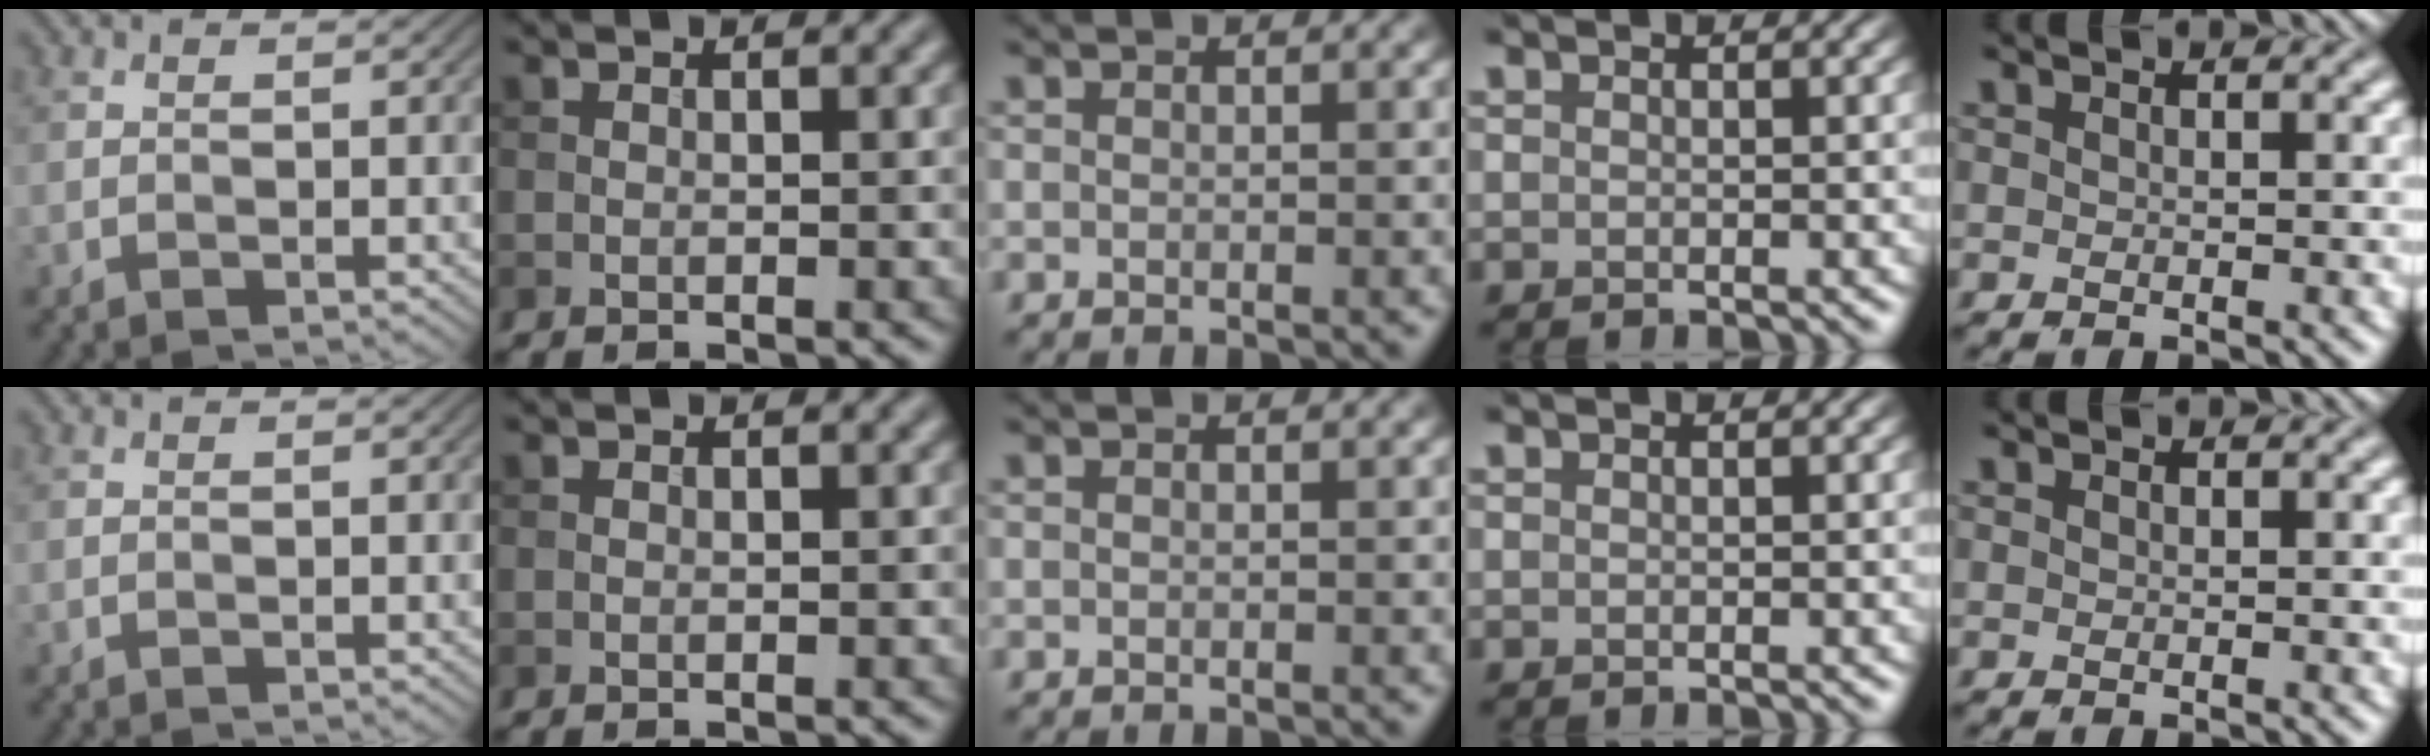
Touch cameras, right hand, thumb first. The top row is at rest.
{}